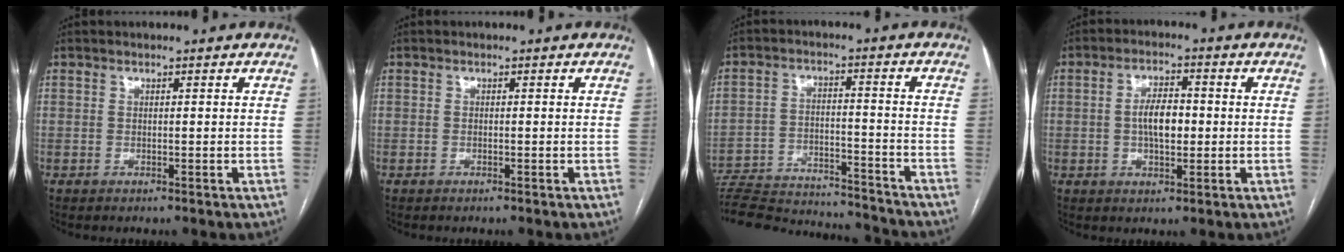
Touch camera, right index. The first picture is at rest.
{"total": 0.0}
{"total": 22.2, "force": [-21.1, 2.4, 6.5], "torque": [-0.132, -0.018, -0.303]}
{"total": 5.5, "force": [-0.1, 2.4, 5.0], "torque": [-0.092, 0.008, -0.003]}